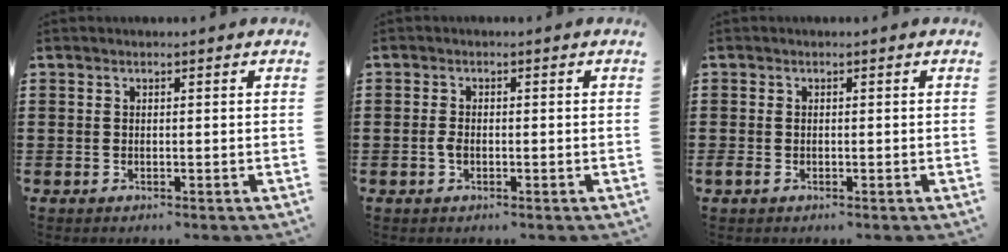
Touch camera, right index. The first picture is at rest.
{"total": 1.5, "force": [-0.5, 0.7, 1.2], "torque": [-0.032, -0.006, -0.011]}
{"total": 0.6, "force": [-0.3, 0.4, 0.3], "torque": [-0.007, 0.001, -0.007]}